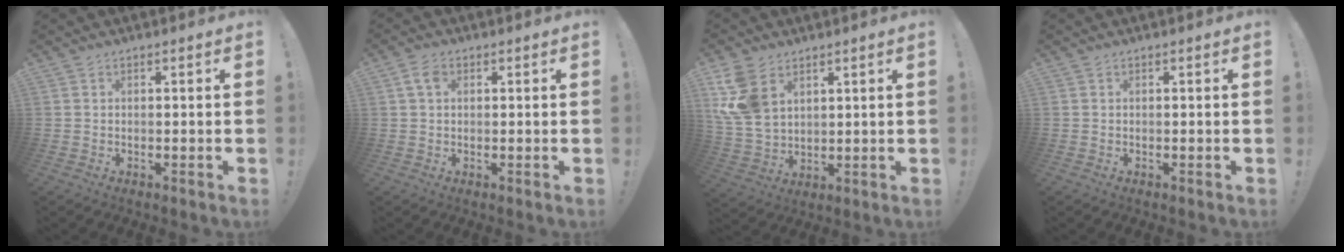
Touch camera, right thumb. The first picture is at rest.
{"total": 3.9, "force": [1.4, 2.4, 2.7], "torque": [-0.053, 0.005, 0.026]}
{"total": 12.3, "force": [5.9, 8.1, 7.1], "torque": [-0.142, -0.027, 0.119]}
{"total": 0.0}